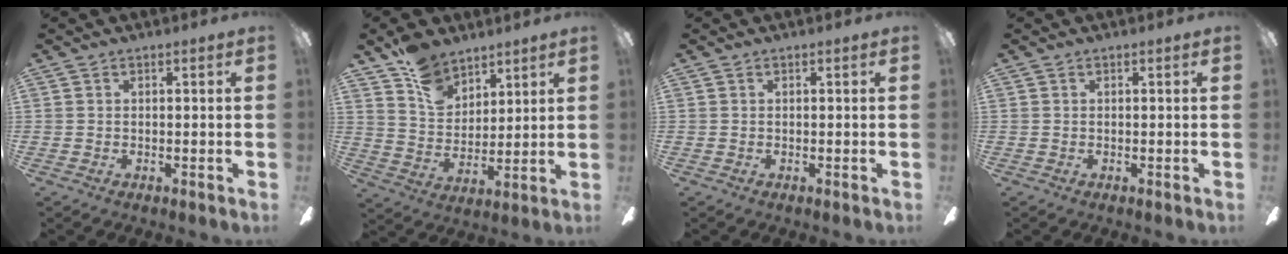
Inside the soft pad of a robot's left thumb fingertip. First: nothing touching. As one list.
[{"total": 10.3, "force": [7.7, 6.1, 3.1], "torque": [-0.060, -0.041, 0.149]}, {"total": 0.0}, {"total": 0.0}]